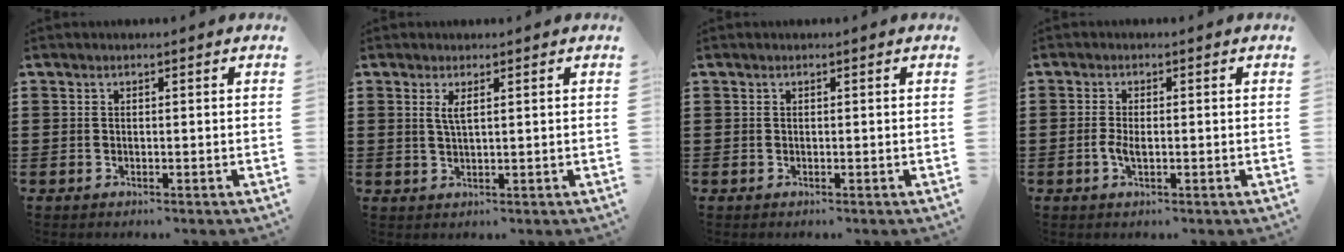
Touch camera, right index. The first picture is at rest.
{"total": 2.1, "force": [0.9, 0.4, 1.8], "torque": [-0.038, 0.002, 0.015]}
{"total": 0.0}
{"total": 2.2, "force": [-0.5, 1.0, 1.9], "torque": [-0.050, -0.005, -0.014]}